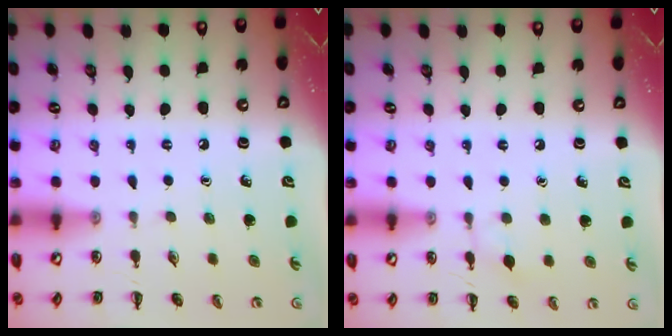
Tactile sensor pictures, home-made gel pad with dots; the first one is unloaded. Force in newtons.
{"total": 4.7, "press": 4.5, "slide": 1.2}